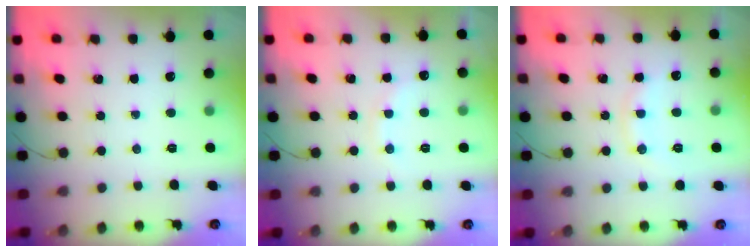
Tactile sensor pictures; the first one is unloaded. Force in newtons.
{"total": 6.3, "press": 6.1, "slide": 1.5}
{"total": 8.4, "press": 8.3, "slide": 0.7}